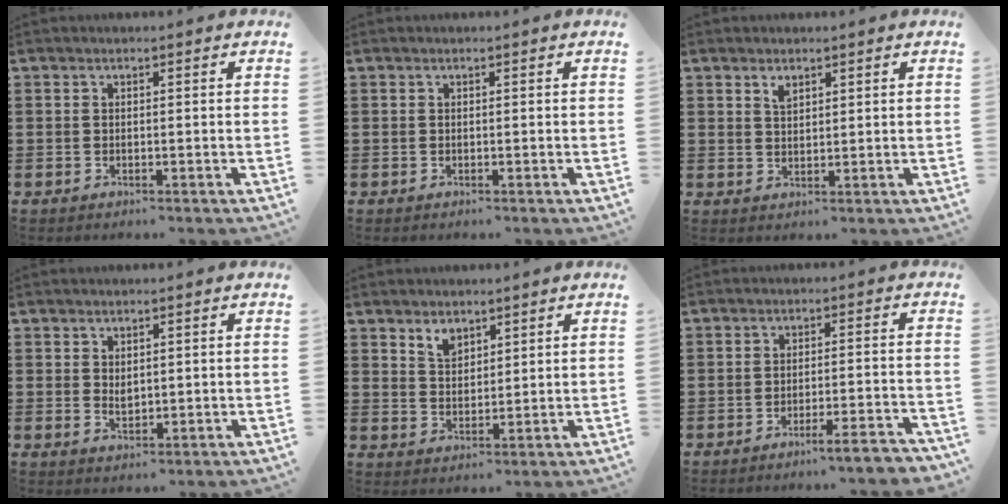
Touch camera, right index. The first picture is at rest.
{"total": 0.0}
{"total": 1.9, "force": [1.5, 0.9, 0.9], "torque": [-0.020, 0.003, 0.027]}
{"total": 1.8, "force": [0.6, 1.0, 1.3], "torque": [-0.027, 0.004, 0.011]}
{"total": 3.2, "force": [2.5, 1.8, 1.1], "torque": [-0.029, 0.004, 0.047]}
{"total": 4.1, "force": [-3.5, -0.3, 2.1], "torque": [-0.033, -0.012, -0.065]}